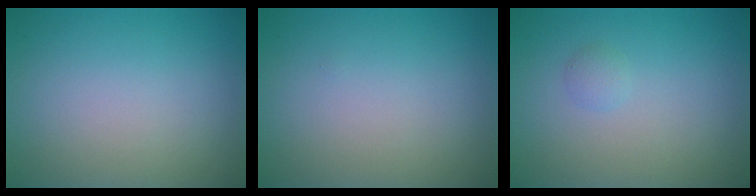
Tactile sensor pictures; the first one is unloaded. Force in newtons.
{"total": 0.0}
{"total": 0.8, "press": 0.8, "slide": 0.1}